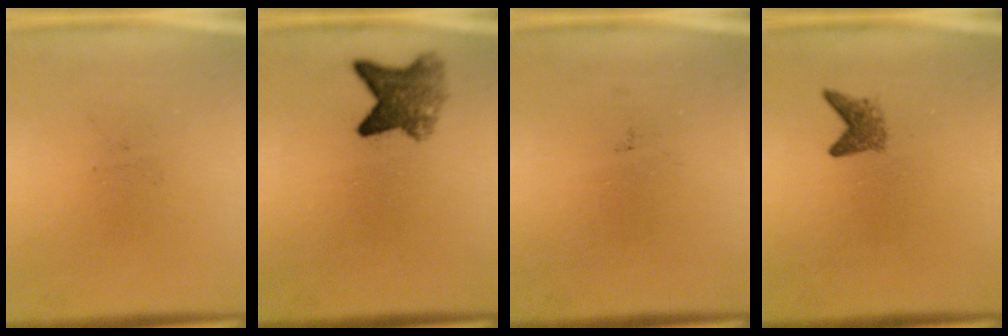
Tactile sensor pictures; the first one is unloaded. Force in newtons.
{"total": 5.6}
{"total": 0.0}
{"total": 2.0}